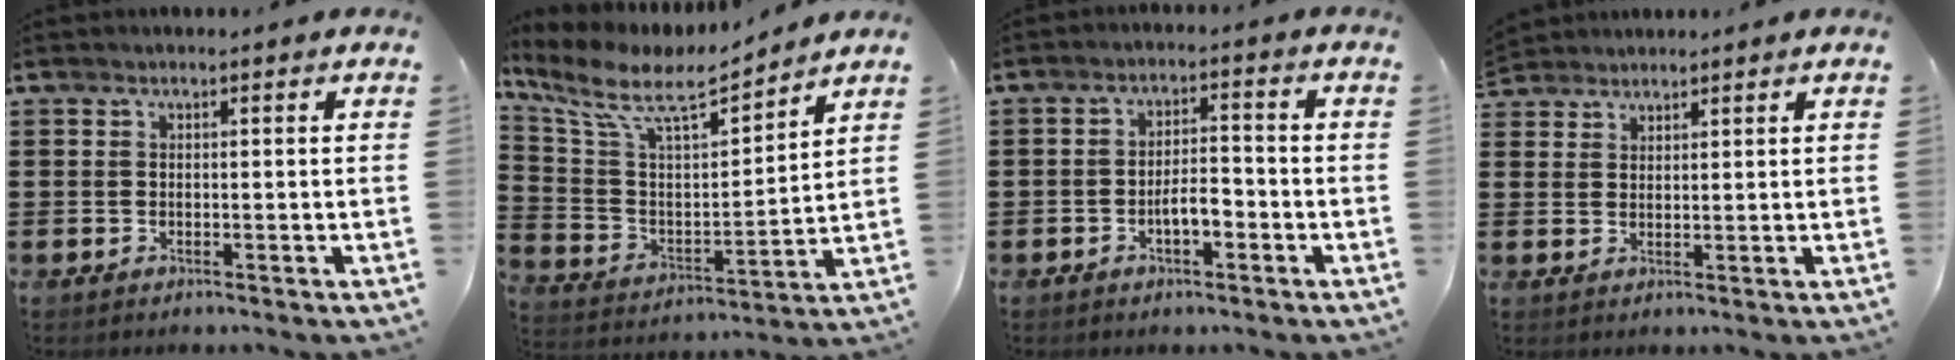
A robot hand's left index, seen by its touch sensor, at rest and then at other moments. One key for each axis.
{"total": 8.6, "fx": 6.8, "fy": 2.4, "fz": 4.6, "tx": -0.122, "ty": -0.041, "tz": 0.112}
{"total": 4.0, "fx": -1.9, "fy": 1.5, "fz": 3.2, "tx": -0.064, "ty": 0.007, "tz": -0.038}
{"total": 2.1, "fx": 1.9, "fy": 0.6, "fz": -0.5, "tx": 0.003, "ty": 0.001, "tz": 0.039}